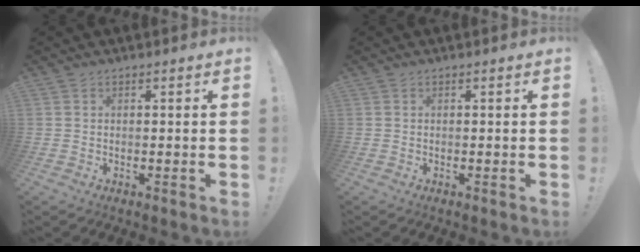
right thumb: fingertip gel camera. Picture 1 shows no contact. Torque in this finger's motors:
{"motor_torque": [0.00, 0.00, 0.20, -0.03, 0.00]}